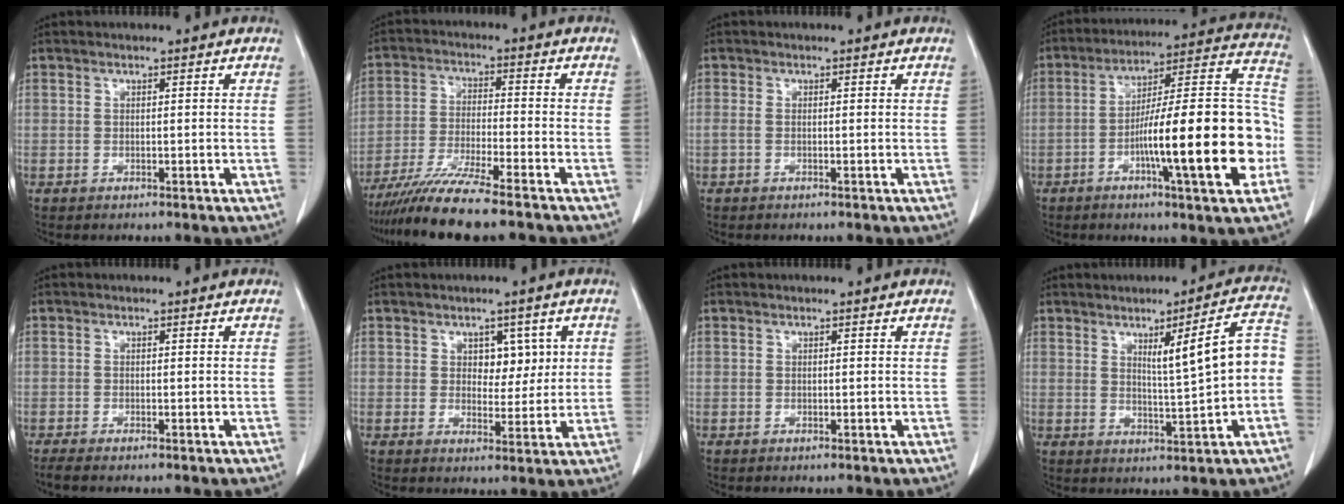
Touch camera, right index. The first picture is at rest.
{"total": 10.7, "force": [-8.8, -0.5, 6.1], "torque": [-0.106, -0.029, -0.152]}
{"total": 0.7, "force": [-0.1, 0.1, 0.6], "torque": [-0.013, 0.000, -0.002]}
{"total": 21.9, "force": [-6.0, 1.9, 21.0], "torque": [-0.277, 0.016, -0.089]}
{"total": 2.1, "force": [-1.8, 0.0, 1.1], "torque": [-0.019, -0.004, -0.026]}
{"total": 4.3, "force": [1.4, 2.8, 3.0], "torque": [-0.032, 0.005, 0.024]}
{"total": 0.0}
{"total": 9.3, "force": [0.6, 0.1, 9.2], "torque": [-0.127, 0.017, 0.012]}